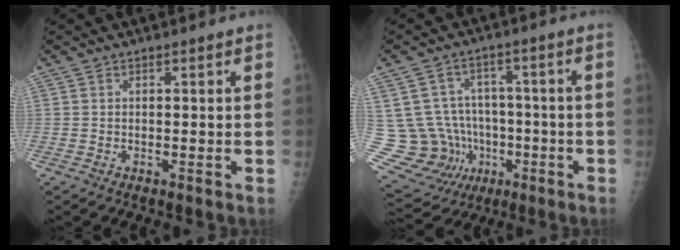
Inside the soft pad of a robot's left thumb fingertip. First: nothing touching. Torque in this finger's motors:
{"motor_torque": [-0.18, -0.16, -0.86, -0.13, -0.19]}